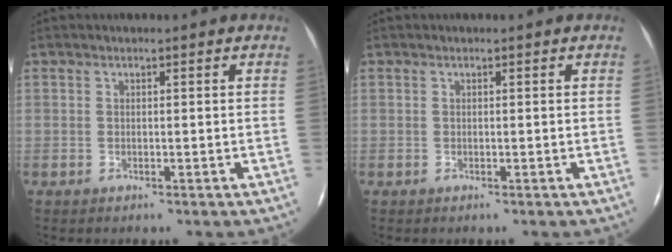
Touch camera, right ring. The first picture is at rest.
{"total": 0.0}